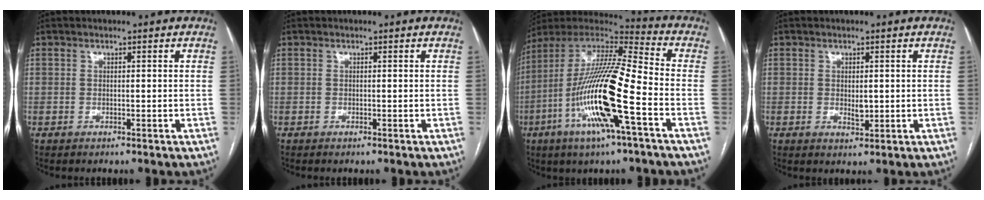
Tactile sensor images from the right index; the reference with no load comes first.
{"total": 0.0}
{"total": 20.5, "force": [-6.4, 1.8, 19.4], "torque": [-0.393, -0.017, -0.123]}
{"total": 2.1, "force": [0.0, 1.0, 1.9], "torque": [-0.031, -0.004, 0.003]}